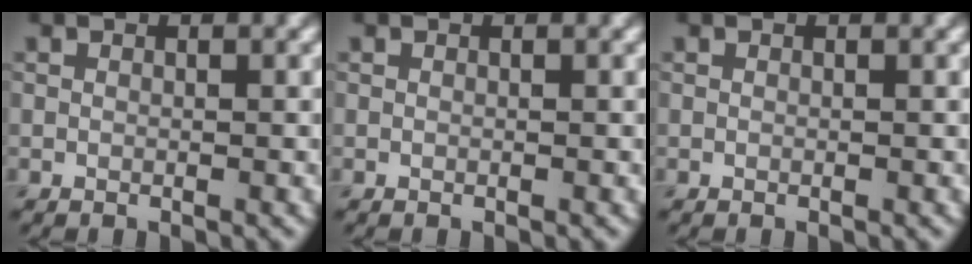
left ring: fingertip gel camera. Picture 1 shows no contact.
{"total": 0.0}
{"total": 0.0}